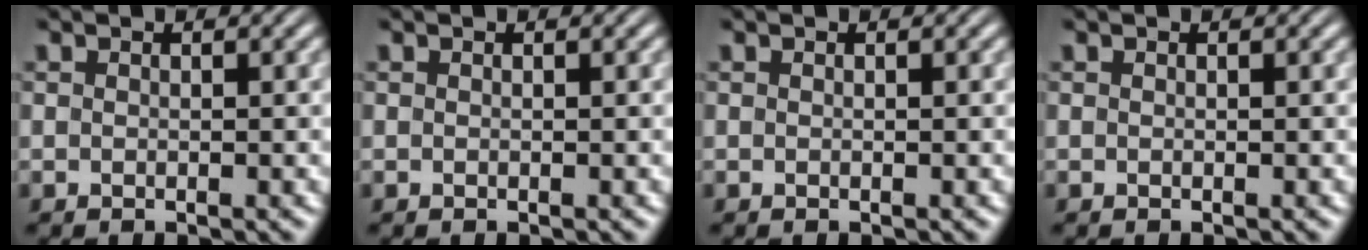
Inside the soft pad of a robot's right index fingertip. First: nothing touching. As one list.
[{"total": 0.0}, {"total": 0.0}, {"total": 0.0}]